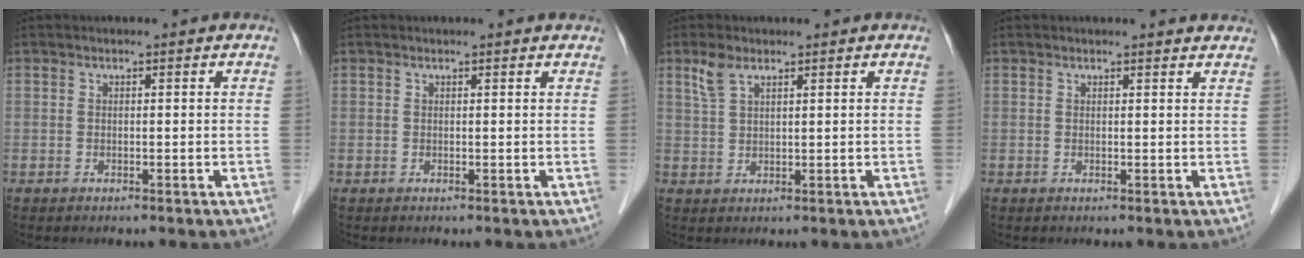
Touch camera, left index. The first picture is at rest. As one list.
[{"total": 1.5, "force": [1.5, 0.1, 0.3], "torque": [-0.012, 0.007, 0.012]}, {"total": 2.9, "force": [2.0, 1.0, 1.8], "torque": [-0.049, 0.011, 0.049]}, {"total": 3.6, "force": [3.5, 0.4, 0.7], "torque": [-0.013, 0.001, 0.027]}]